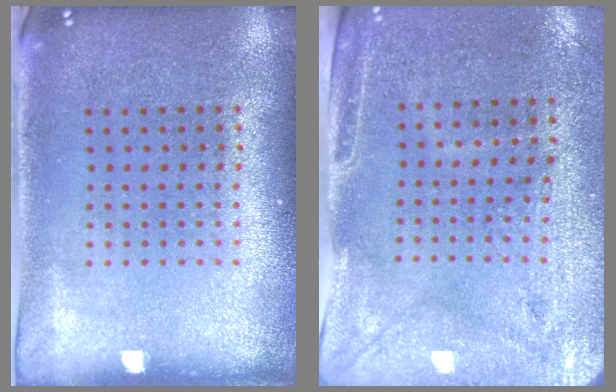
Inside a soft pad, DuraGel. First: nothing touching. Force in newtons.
{"total": 3.0, "press": 2.5, "slide": 1.5}